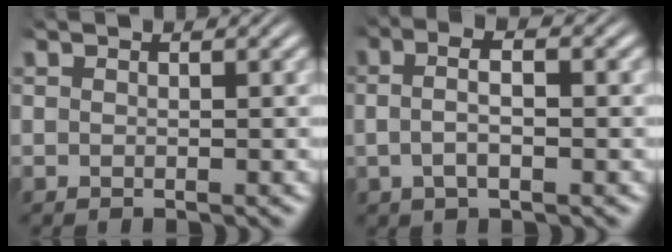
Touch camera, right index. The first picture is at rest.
{"total": 3.9, "force": [0.2, 1.8, 3.4], "torque": [-0.061, 0.006, -0.003]}